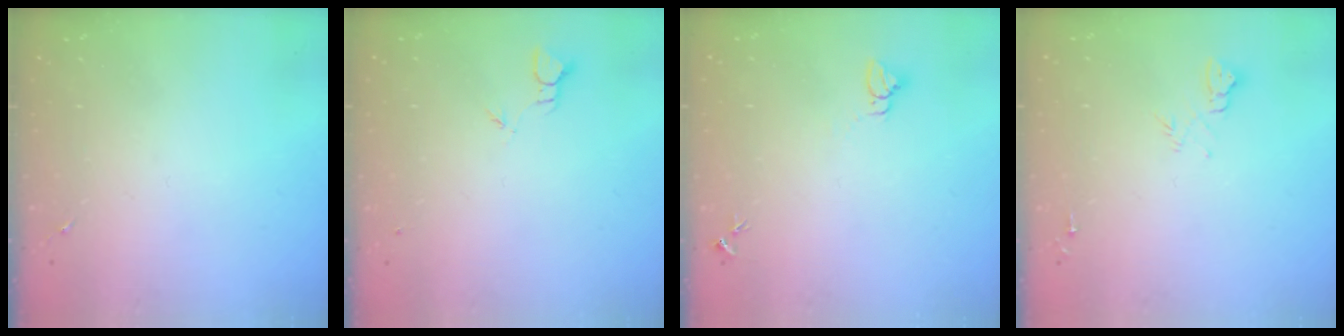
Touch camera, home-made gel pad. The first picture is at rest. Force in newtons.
{"total": 1.9, "press": 1.9, "slide": 0.1}
{"total": 2.7, "press": 2.7, "slide": 0.1}
{"total": 7.1, "press": 7.1, "slide": 0.8}